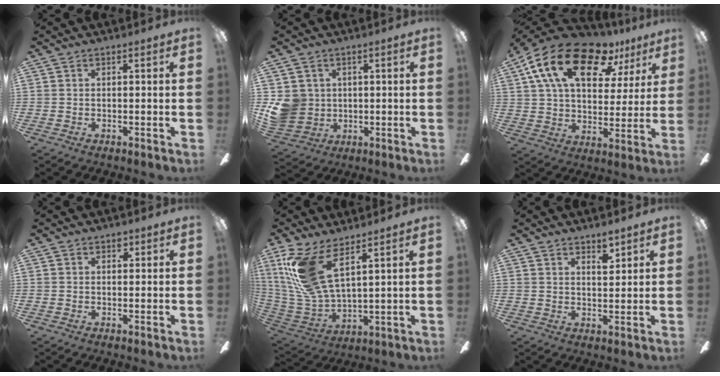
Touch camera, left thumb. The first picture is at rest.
{"total": 8.7, "force": [1.1, 8.1, 2.8], "torque": [-0.073, 0.004, 0.025]}
{"total": 20.9, "force": [11.9, 10.6, 13.6], "torque": [-0.235, -0.049, 0.205]}
{"total": 1.5, "force": [0.9, 1.0, 0.6], "torque": [0.004, -0.002, 0.012]}
{"total": 17.8, "force": [8.8, 7.3, 13.6], "torque": [-0.300, -0.029, 0.158]}
{"total": 4.3, "force": [3.4, 1.6, 2.0], "torque": [-0.013, -0.020, 0.056]}